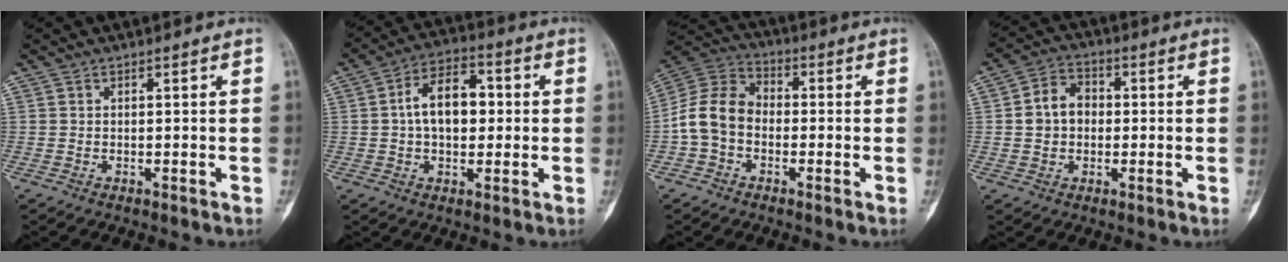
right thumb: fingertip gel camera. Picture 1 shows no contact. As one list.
[{"total": 10.9, "force": [0.8, 6.7, 8.5], "torque": [-0.121, 0.023, 0.005]}, {"total": 10.5, "force": [-1.9, 7.9, 6.6], "torque": [-0.123, 0.035, -0.051]}, {"total": 7.3, "force": [0.2, 5.8, 4.4], "torque": [-0.062, 0.020, -0.005]}]